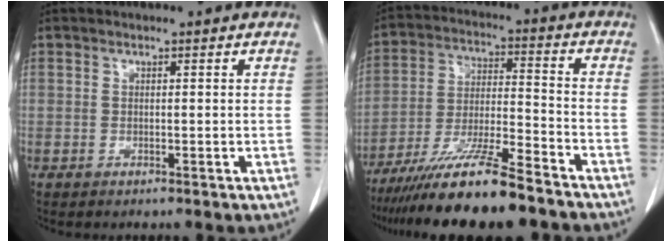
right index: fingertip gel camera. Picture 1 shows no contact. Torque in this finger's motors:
{"motor_torque": [1.08, -1.06, 0.59, 0.21]}